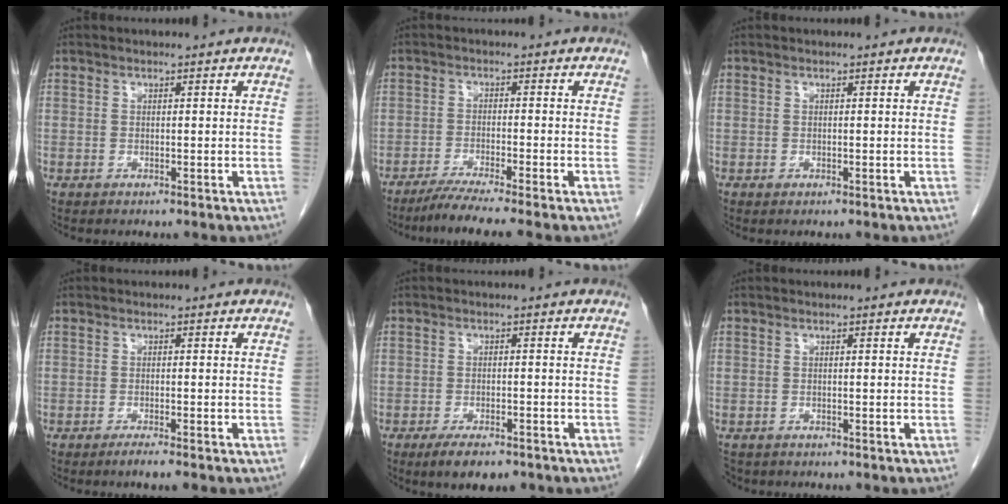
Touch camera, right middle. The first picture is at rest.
{"total": 5.9, "force": [-4.9, -1.2, 3.2], "torque": [-0.048, -0.019, -0.085]}
{"total": 0.0}
{"total": 1.7, "force": [-1.3, -0.2, 1.1], "torque": [-0.019, -0.003, -0.022]}
{"total": 5.4, "force": [-3.9, 1.7, 3.3], "torque": [-0.051, -0.005, -0.059]}
{"total": 3.1, "force": [-2.5, 1.7, 0.8], "torque": [-0.016, -0.003, -0.039]}